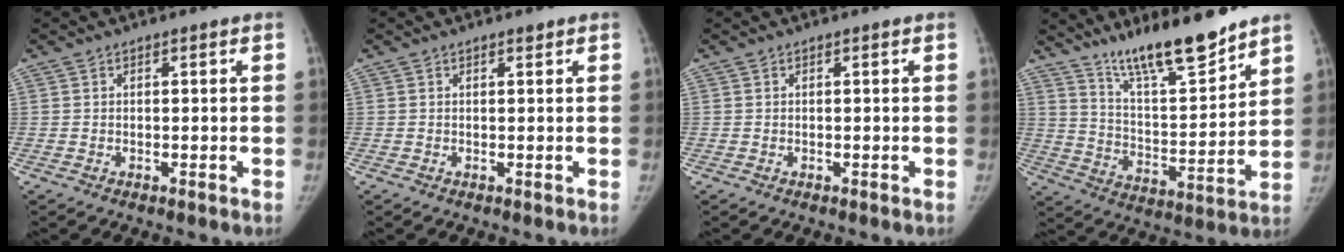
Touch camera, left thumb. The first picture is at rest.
{"total": 0.5, "force": [0.4, 0.2, 0.2], "torque": [-0.001, -0.003, 0.007]}
{"total": 0.0}
{"total": 15.5, "force": [12.5, 2.6, 8.8], "torque": [-0.118, -0.083, 0.221]}